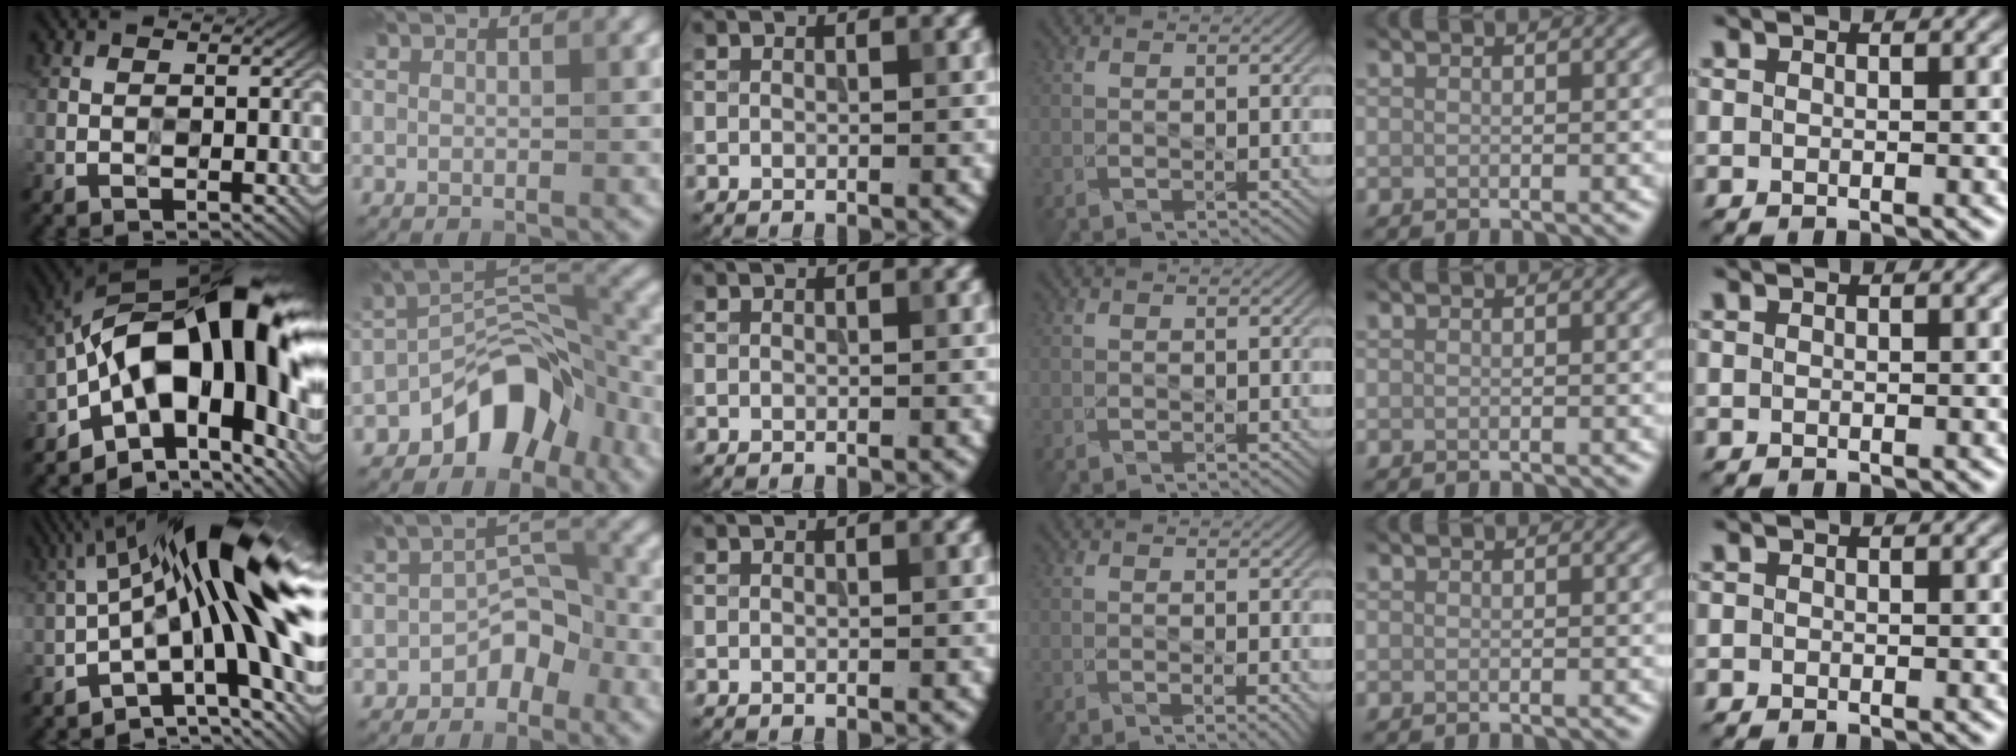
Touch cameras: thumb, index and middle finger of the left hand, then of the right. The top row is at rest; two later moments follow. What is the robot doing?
{"motion": "wipe", "object": "glasses"}